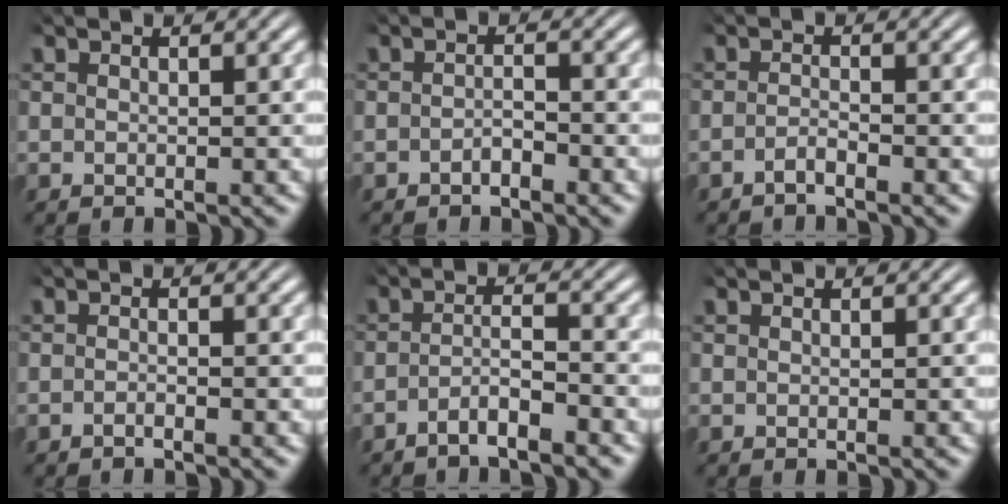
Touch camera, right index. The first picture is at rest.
{"total": 1.4, "force": [-1.2, 0.2, 0.6], "torque": [-0.007, -0.004, -0.021]}
{"total": 1.6, "force": [-1.6, 0.0, 0.5], "torque": [-0.012, -0.004, -0.030]}
{"total": 1.0, "force": [-1.0, -0.1, 0.2], "torque": [-0.007, -0.002, -0.021]}
{"total": 3.3, "force": [-2.8, 0.5, 1.8], "torque": [-0.029, -0.009, -0.046]}
{"total": 0.0}